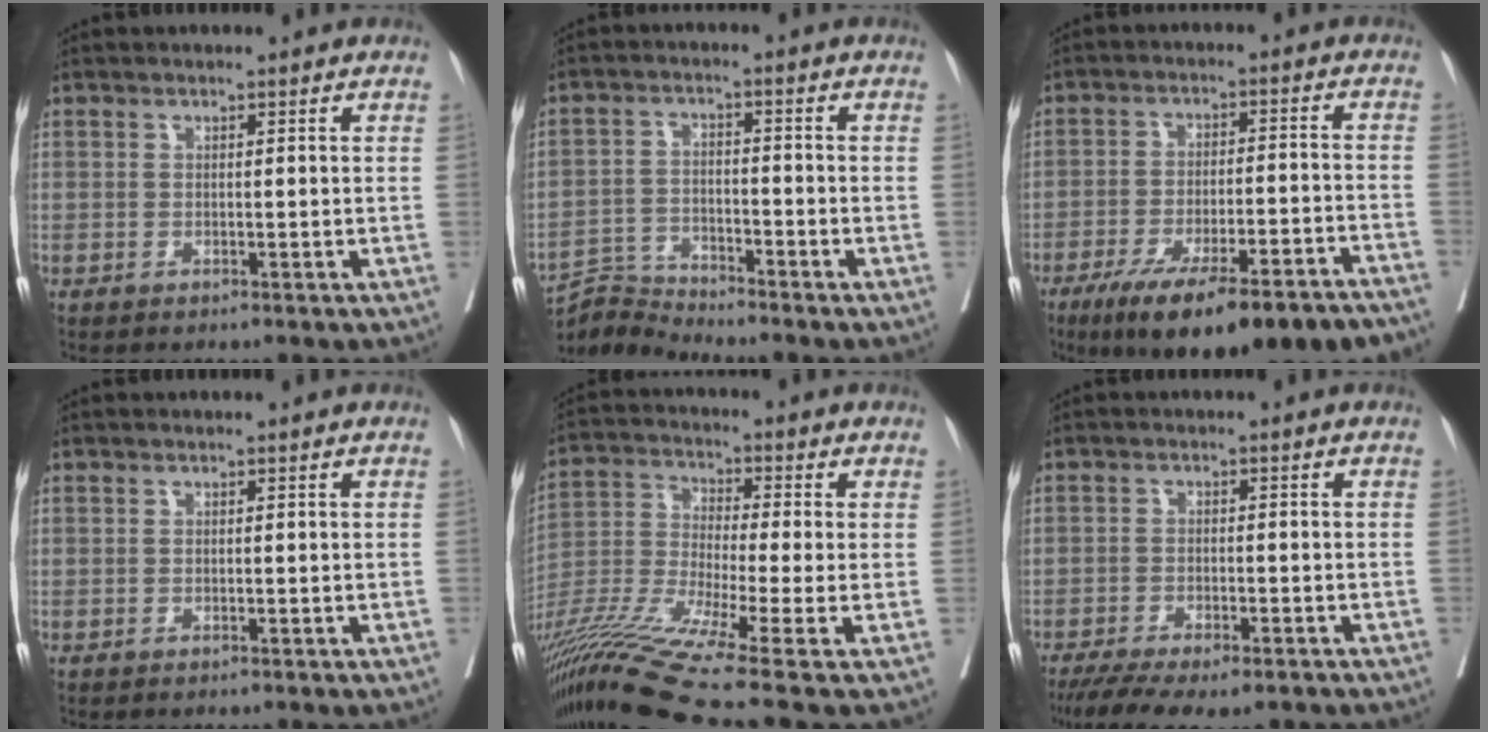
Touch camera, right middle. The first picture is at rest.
{"total": 5.2, "force": [-4.9, -1.3, -1.3], "torque": [0.019, -0.007, -0.093]}
{"total": 20.7, "force": [-15.6, 2.6, 13.3], "torque": [-0.155, -0.014, -0.231]}
{"total": 0.0}
{"total": 17.3, "force": [-12.0, -2.4, 12.2], "torque": [-0.261, -0.033, -0.222]}
{"total": 12.5, "force": [-9.8, 3.6, 6.9], "torque": [-0.129, -0.022, -0.145]}